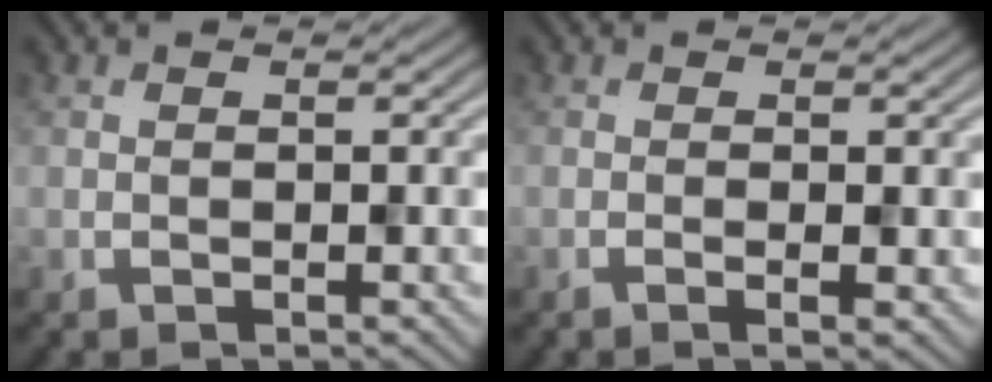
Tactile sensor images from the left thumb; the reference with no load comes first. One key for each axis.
{"total": 1.6, "fx": -0.3, "fy": 0.4, "fz": 1.5, "tx": -0.017, "ty": 0.002, "tz": -0.007}